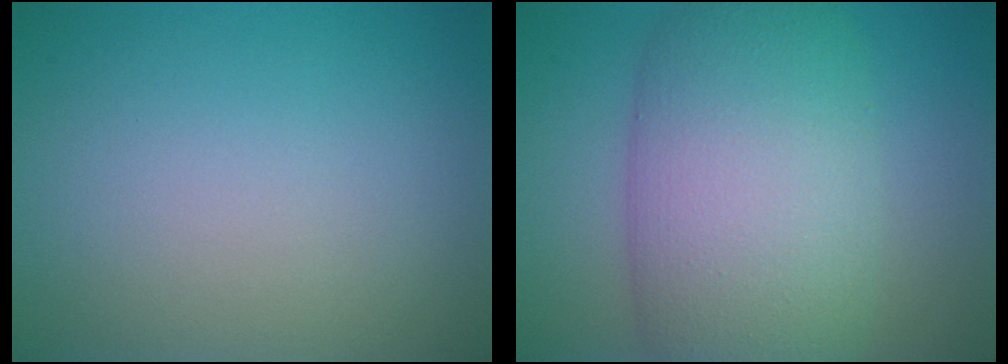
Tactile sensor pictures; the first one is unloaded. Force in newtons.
{"total": 11.2, "press": 11.2, "slide": 0.6}